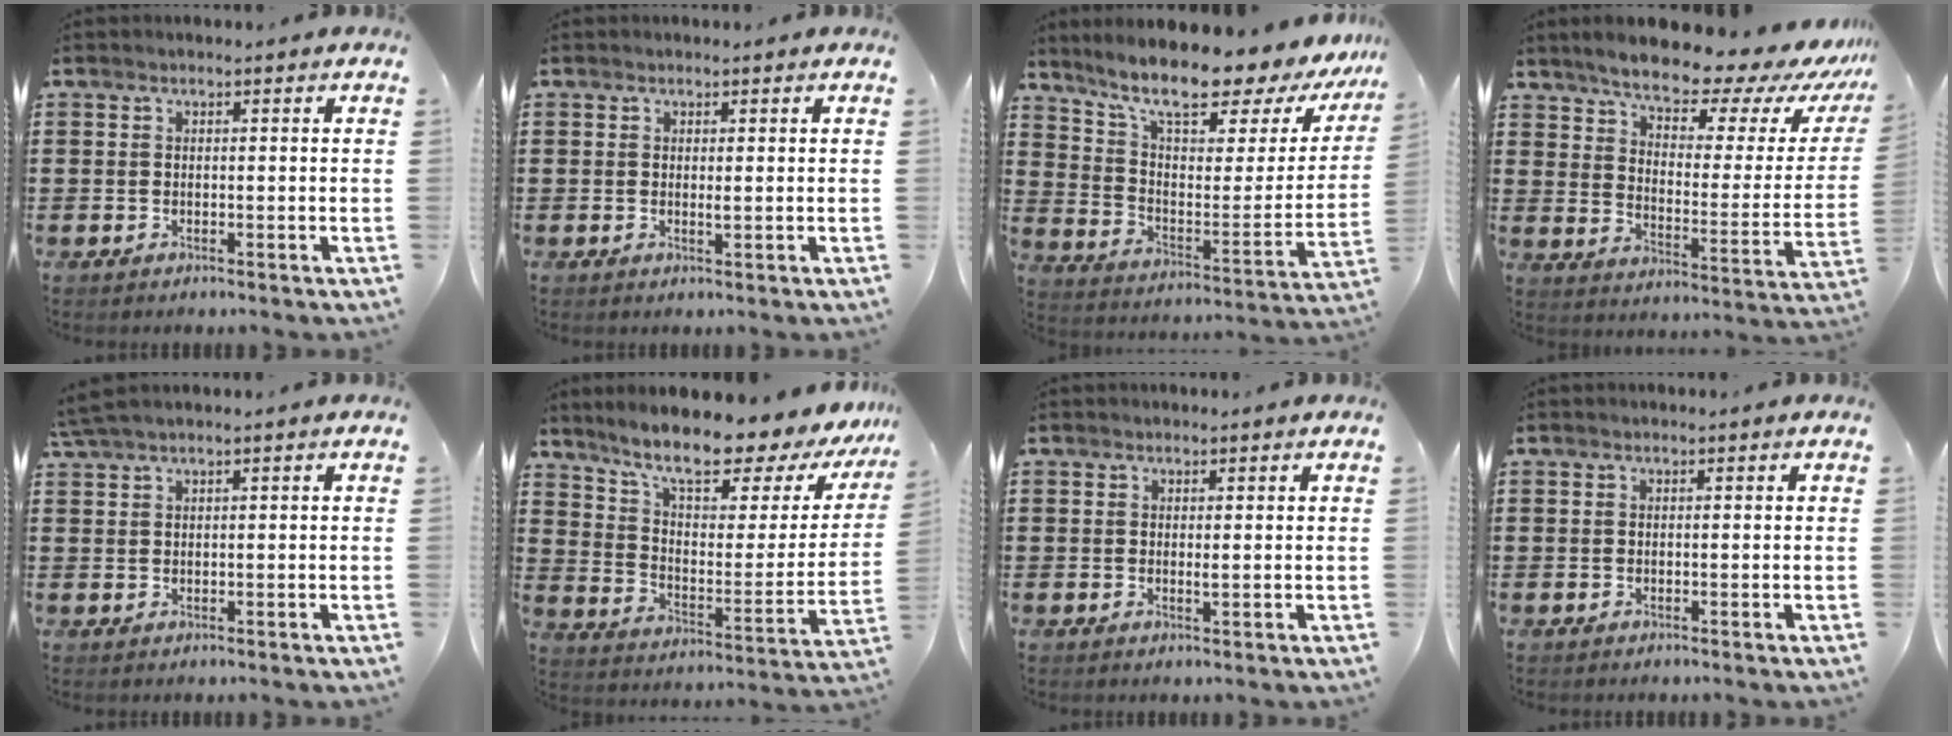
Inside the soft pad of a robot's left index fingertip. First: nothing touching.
{"total": 1.0, "force": [0.2, 0.1, 1.0], "torque": [-0.020, -0.002, 0.003]}
{"total": 11.1, "force": [9.2, 2.0, 5.8], "torque": [-0.121, -0.072, 0.150]}
{"total": 9.3, "force": [8.2, 1.9, 4.0], "torque": [-0.083, -0.064, 0.134]}
{"total": 1.7, "force": [1.3, -0.1, 1.2], "torque": [-0.026, -0.002, 0.025]}
{"total": 11.1, "force": [9.1, 2.2, 5.9], "torque": [-0.122, -0.069, 0.149]}
{"total": 1.0, "force": [0.2, 0.2, 0.9], "torque": [-0.019, -0.001, 0.004]}
{"total": 0.0}